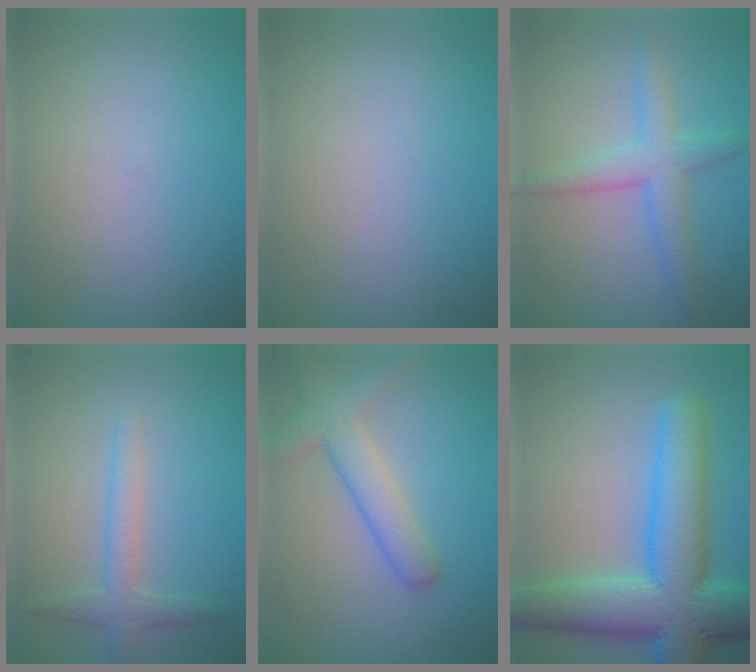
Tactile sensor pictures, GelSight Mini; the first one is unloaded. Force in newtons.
{"total": 0.0}
{"total": 3.7, "press": 3.7, "slide": 0.0}
{"total": 2.7, "press": 2.7, "slide": 0.1}
{"total": 4.2, "press": 4.2, "slide": 0.2}
{"total": 11.1, "press": 11.1, "slide": 0.4}